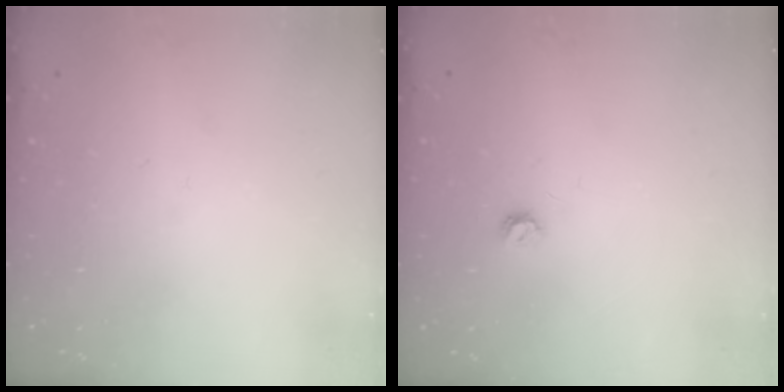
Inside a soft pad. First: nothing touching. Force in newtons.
{"total": 4.0, "press": 4.0, "slide": 0.6}